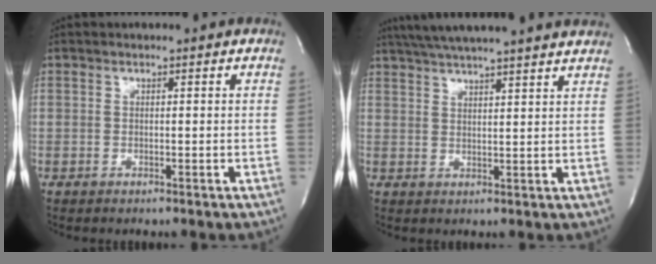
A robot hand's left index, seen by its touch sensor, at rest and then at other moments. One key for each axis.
{"total": 18.0, "fx": 15.9, "fy": 0.2, "fz": 8.5, "tx": -0.149, "ty": 0.026, "tz": 0.215}